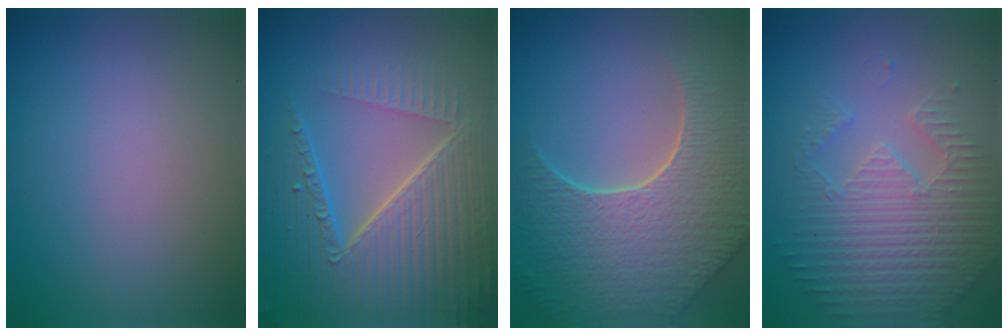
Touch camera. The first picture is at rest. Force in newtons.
{"total": 8.8, "press": 6.2, "slide": 6.2}
{"total": 8.7, "press": 6.1, "slide": 6.1}
{"total": 4.2, "press": 4.1, "slide": 0.9}